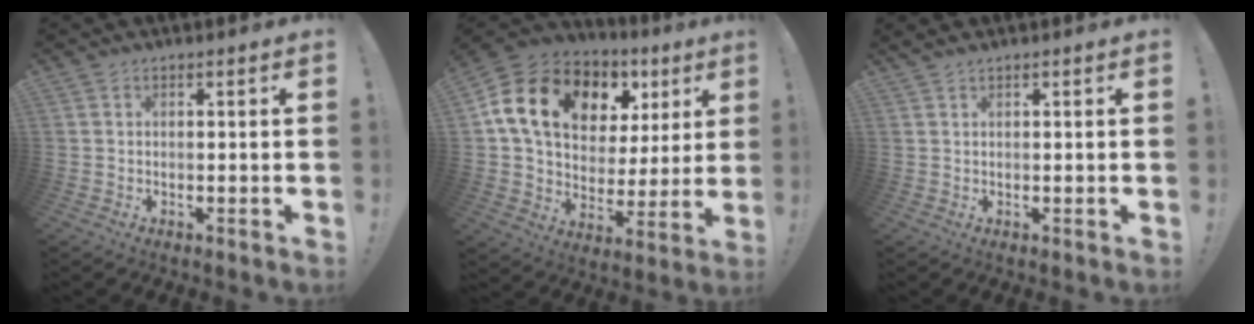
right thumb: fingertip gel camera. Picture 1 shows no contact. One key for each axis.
{"total": 18.8, "fx": 9.0, "fy": 12.0, "fz": 11.3, "tx": -0.192, "ty": -0.033, "tz": 0.172}
{"total": 1.0, "fx": 0.9, "fy": -0.1, "fz": 0.3, "tx": -0.009, "ty": 0.001, "tz": 0.018}